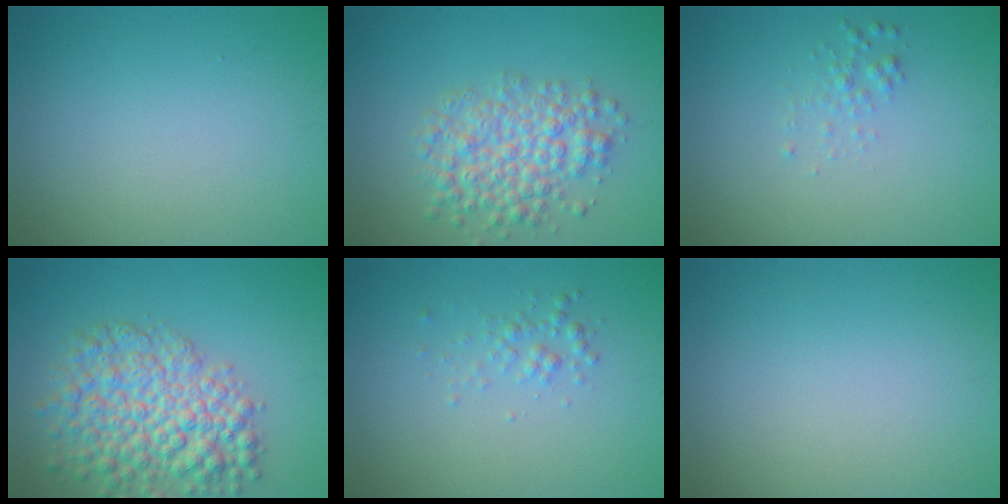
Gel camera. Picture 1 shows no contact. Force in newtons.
{"total": 4.9, "press": 4.8, "slide": 0.2}
{"total": 1.0, "press": 1.0, "slide": 0.0}
{"total": 7.5, "press": 7.5, "slide": 0.3}
{"total": 1.2, "press": 1.2, "slide": 0.1}
{"total": 0.0}